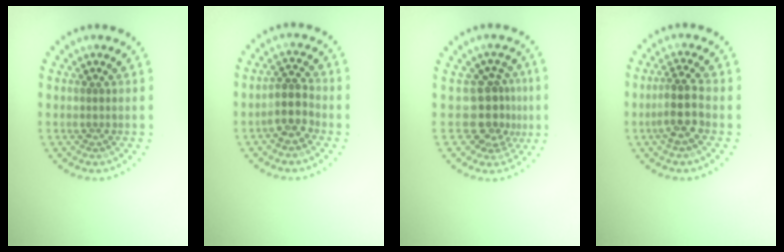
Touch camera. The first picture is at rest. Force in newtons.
{"total": 3.0, "press": 2.7, "slide": 1.3}
{"total": 3.3, "press": 2.5, "slide": 2.2}
{"total": 3.1, "press": 2.7, "slide": 1.6}